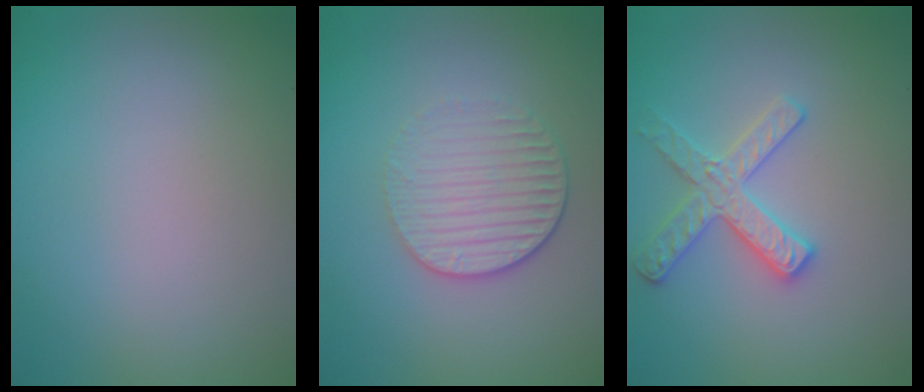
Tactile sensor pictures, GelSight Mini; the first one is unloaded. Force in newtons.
{"total": 3.3, "press": 2.7, "slide": 1.9}
{"total": 2.9, "press": 2.8, "slide": 0.6}